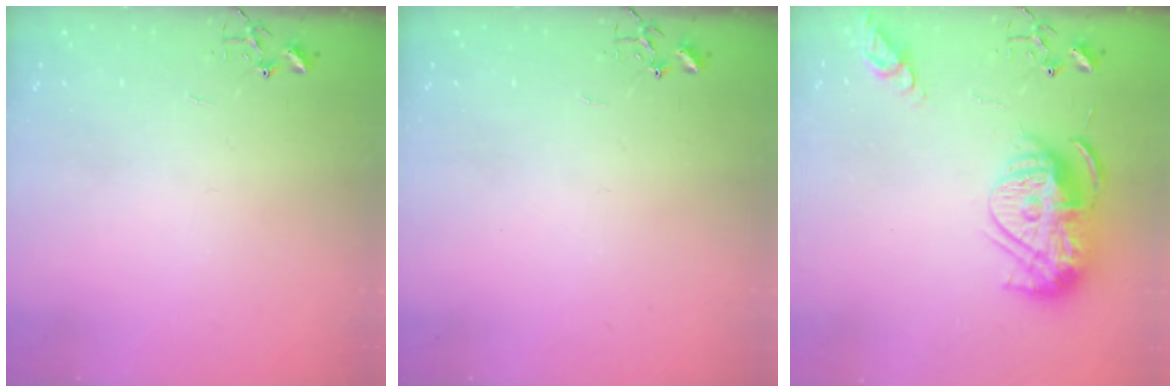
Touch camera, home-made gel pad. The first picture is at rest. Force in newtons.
{"total": 0.0}
{"total": 15.2, "press": 15.1, "slide": 1.4}